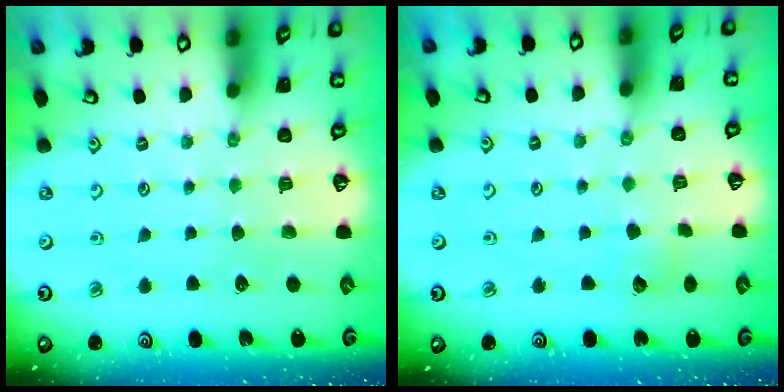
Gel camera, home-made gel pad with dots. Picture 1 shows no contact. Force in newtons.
{"total": 4.2, "press": 4.2, "slide": 0.2}